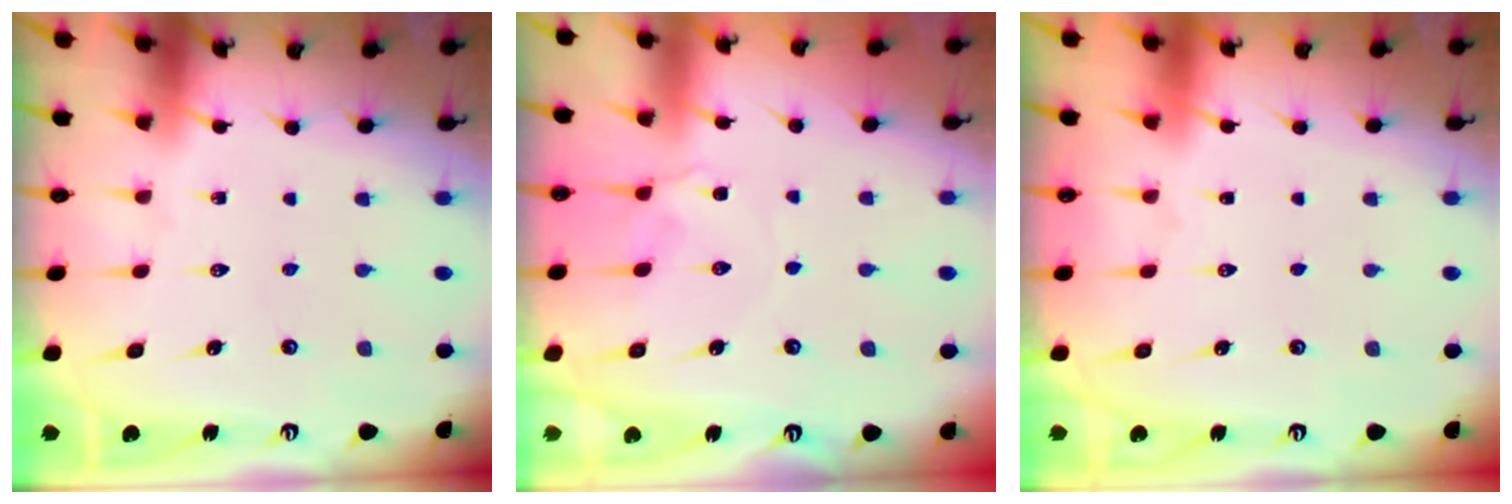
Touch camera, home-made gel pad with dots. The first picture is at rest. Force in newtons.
{"total": 2.2, "press": 2.1, "slide": 0.4}
{"total": 1.6, "press": 1.6, "slide": 0.1}